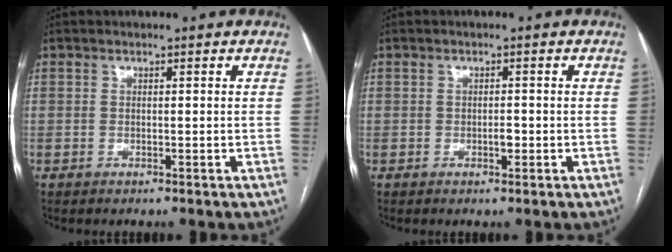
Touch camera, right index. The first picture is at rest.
{"total": 1.2, "force": [-0.4, 0.6, 1.0], "torque": [-0.016, 0.001, -0.005]}